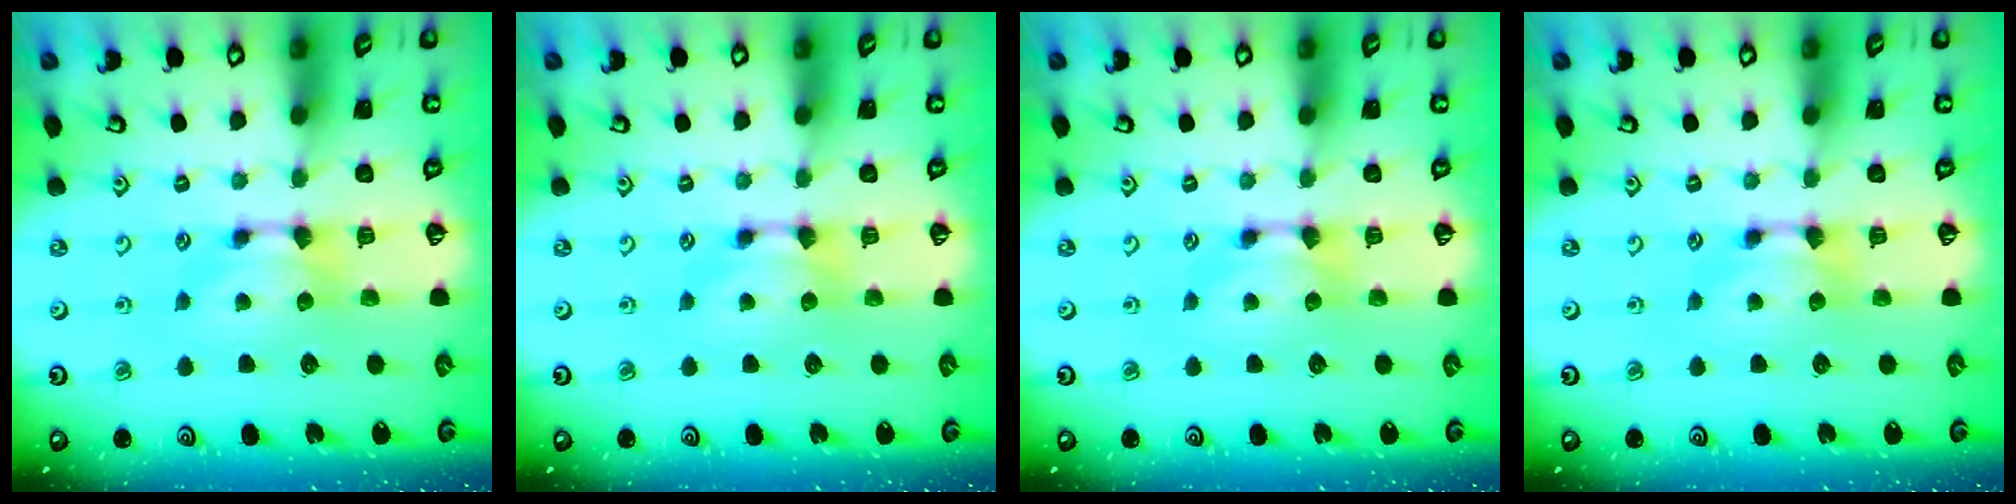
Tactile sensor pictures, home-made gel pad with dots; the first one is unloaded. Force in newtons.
{"total": 0.0}
{"total": 0.0}
{"total": 0.0}